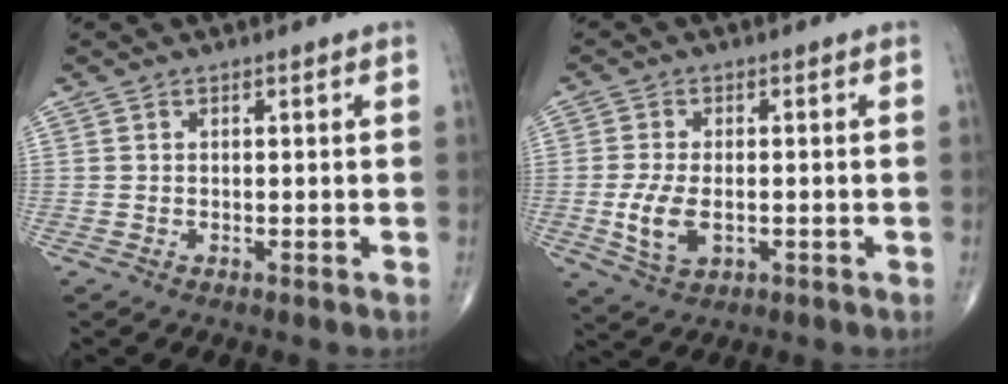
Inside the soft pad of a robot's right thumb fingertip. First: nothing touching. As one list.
[{"total": 6.8, "force": [-1.3, 3.8, 5.5], "torque": [-0.111, -0.005, -0.019]}]